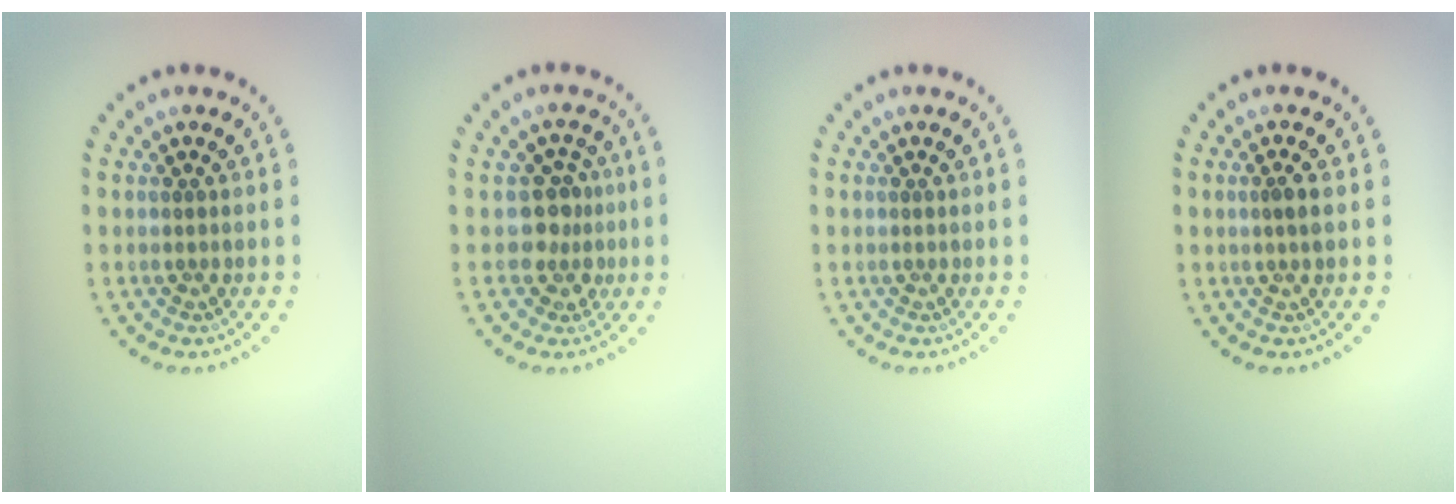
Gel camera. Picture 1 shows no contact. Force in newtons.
{"total": 2.6, "press": 2.0, "slide": 1.6}
{"total": 0.0}
{"total": 1.4, "press": 1.1, "slide": 0.8}